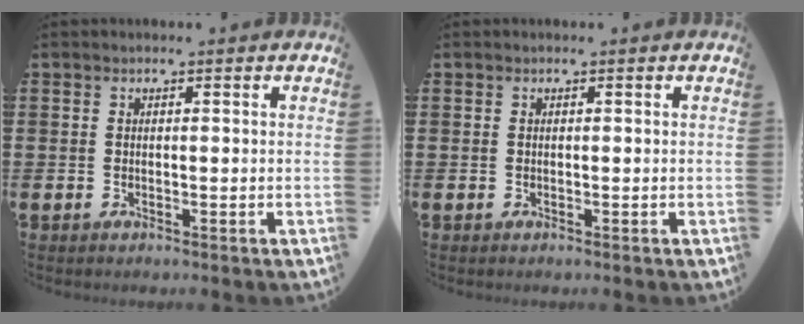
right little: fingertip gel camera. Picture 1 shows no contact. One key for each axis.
{"total": 0.0}